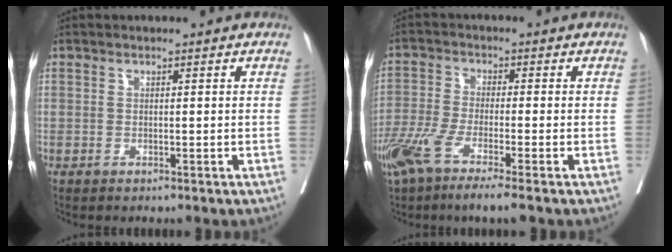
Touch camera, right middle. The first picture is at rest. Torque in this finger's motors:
{"motor_torque": [1.18, -0.96, 0.22, 0.10]}